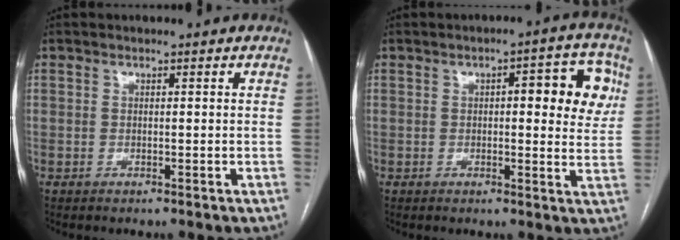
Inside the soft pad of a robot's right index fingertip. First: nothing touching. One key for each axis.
{"total": 9.0, "fx": 2.2, "fy": 2.8, "fz": 8.3, "tx": -0.091, "ty": 0.017, "tz": 0.022}